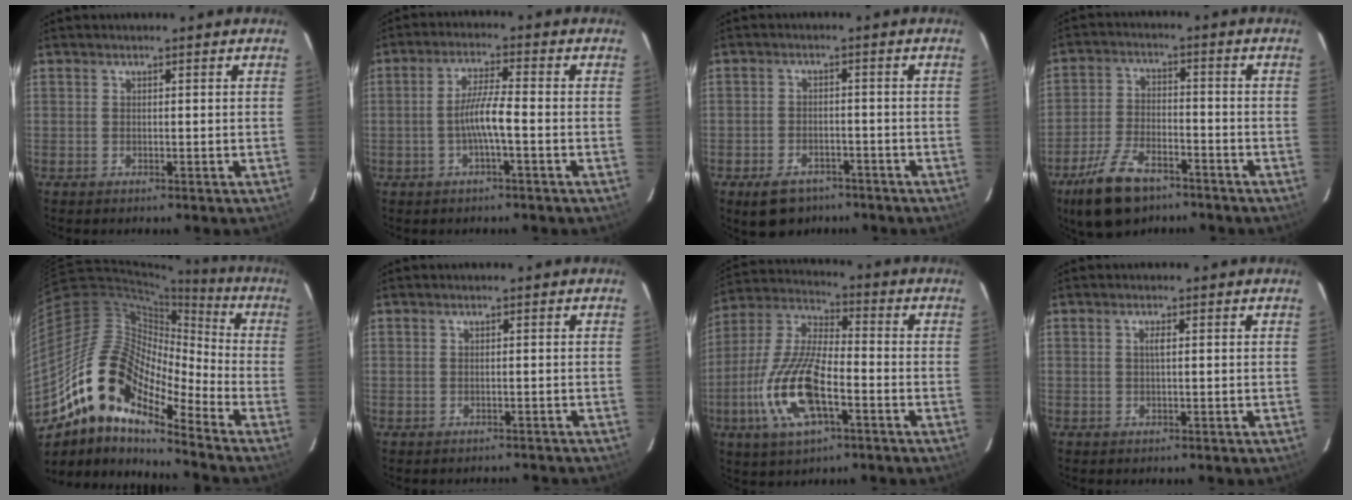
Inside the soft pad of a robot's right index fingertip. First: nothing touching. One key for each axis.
{"total": 5.4, "fx": -1.7, "fy": 0.0, "fz": 5.2, "tx": -0.103, "ty": 0.004, "tz": -0.031}
{"total": 7.3, "fx": -5.0, "fy": 4.5, "fz": 2.9, "tx": -0.070, "ty": 0.005, "tz": -0.067}
{"total": 12.0, "fx": -8.2, "fy": 5.6, "fz": 6.7, "tx": -0.157, "ty": -0.008, "tz": -0.147}
{"total": 17.1, "fx": -11.9, "fy": 6.0, "fz": 10.7, "tx": -0.172, "ty": -0.003, "tz": -0.240}
{"total": 2.2, "fx": -1.9, "fy": 1.1, "fz": 0.3, "tx": 0.002, "ty": 0.007, "tz": -0.018}
{"total": 16.5, "fx": -5.9, "fy": 6.1, "fz": 14.1, "tx": -0.306, "ty": -0.010, "tz": -0.114}
{"total": 1.0, "fx": 0.2, "fy": 0.0, "fz": 1.0, "tx": -0.019, "ty": 0.002, "tz": 0.002}